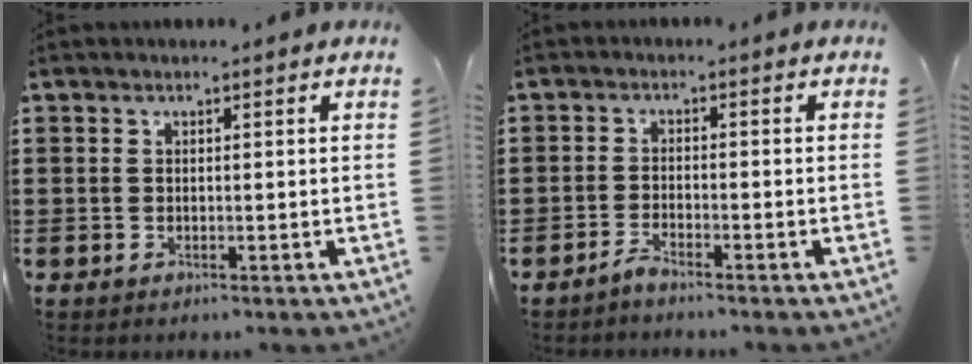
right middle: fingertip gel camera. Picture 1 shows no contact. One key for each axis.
{"total": 1.8, "fx": -1.7, "fy": -0.1, "fz": 0.7, "tx": -0.020, "ty": -0.001, "tz": -0.035}